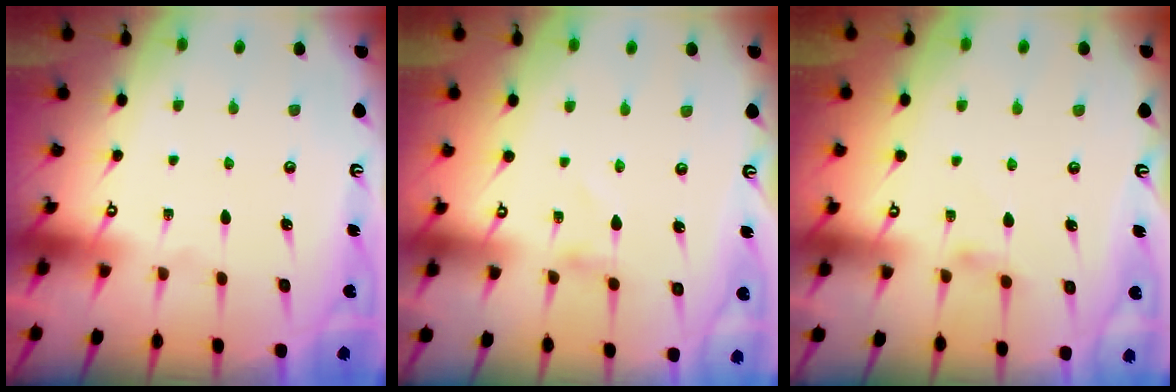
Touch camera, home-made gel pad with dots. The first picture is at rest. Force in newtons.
{"total": 1.1, "press": 1.1, "slide": 0.1}
{"total": 1.3, "press": 1.3, "slide": 0.3}